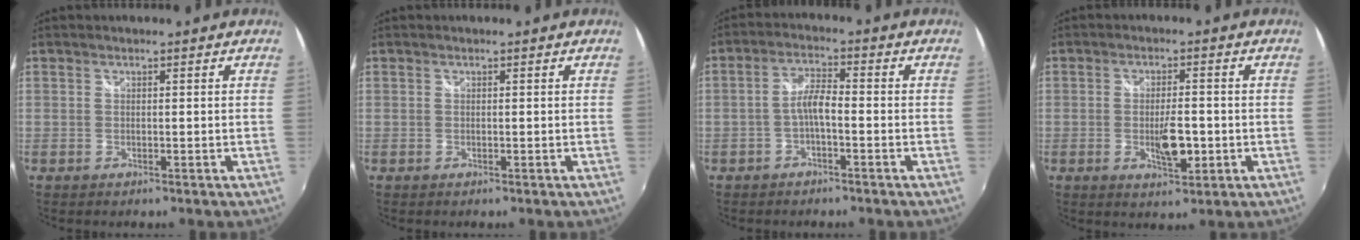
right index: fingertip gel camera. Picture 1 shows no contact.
{"total": 0.0}
{"total": 4.1, "force": [-1.6, 0.9, 3.7], "torque": [-0.074, 0.010, -0.032]}
{"total": 6.3, "force": [-1.3, 2.1, 5.8], "torque": [-0.101, -0.009, -0.020]}